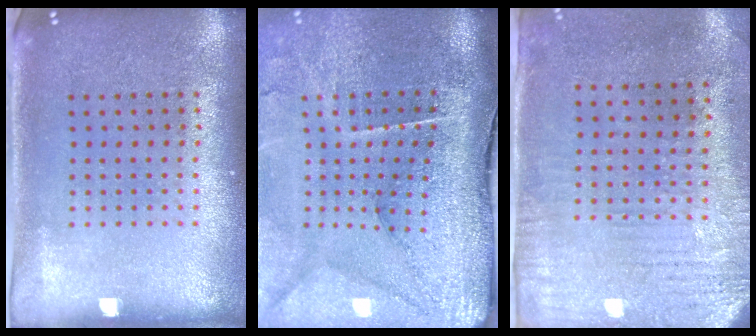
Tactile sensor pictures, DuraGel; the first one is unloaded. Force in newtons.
{"total": 4.7, "press": 3.6, "slide": 3.0}
{"total": 3.0, "press": 2.4, "slide": 1.8}